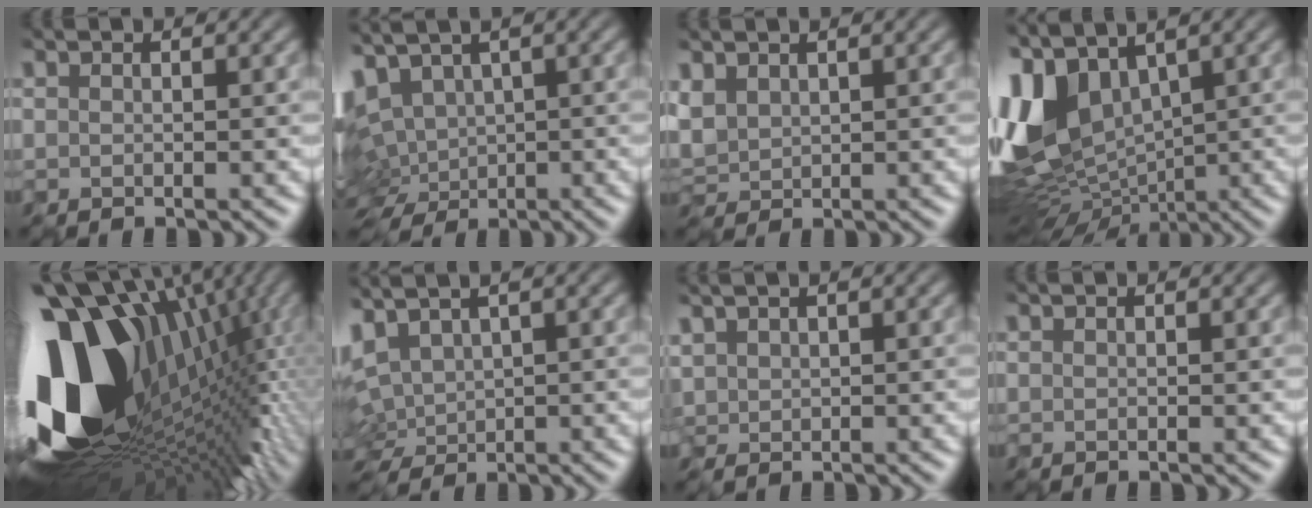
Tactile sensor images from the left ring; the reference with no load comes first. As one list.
[{"total": 6.8, "force": [-1.0, 4.7, 4.8], "torque": [-0.087, -0.019, -0.004]}, {"total": 2.3, "force": [1.0, 1.7, 1.2], "torque": [-0.039, 0.006, 0.020]}, {"total": 11.0, "force": [1.0, 6.8, 8.7], "torque": [-0.213, 0.004, 0.026]}, {"total": 19.1, "force": [-0.8, 11.8, 15.0], "torque": [-0.298, -0.048, 0.011]}, {"total": 4.9, "force": [0.9, 3.2, 3.6], "torque": [-0.091, 0.002, 0.018]}, {"total": 1.1, "force": [0.6, 0.9, 0.2], "torque": [-0.012, 0.004, 0.016]}, {"total": 0.0}]